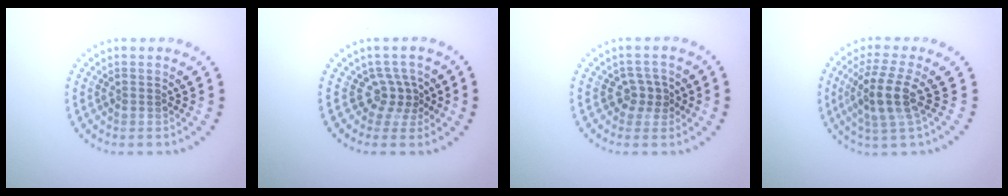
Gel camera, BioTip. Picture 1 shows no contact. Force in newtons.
{"total": 2.3, "press": 1.6, "slide": 1.7}
{"total": 2.0, "press": 1.8, "slide": 0.9}
{"total": 3.9, "press": 3.2, "slide": 2.2}